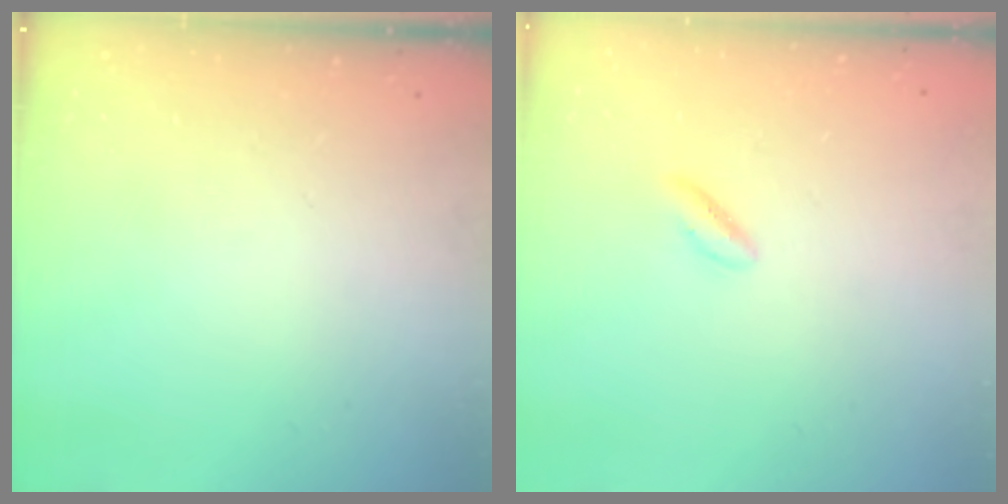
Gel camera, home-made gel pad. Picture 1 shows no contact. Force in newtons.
{"total": 1.5, "press": 1.1, "slide": 1.0}